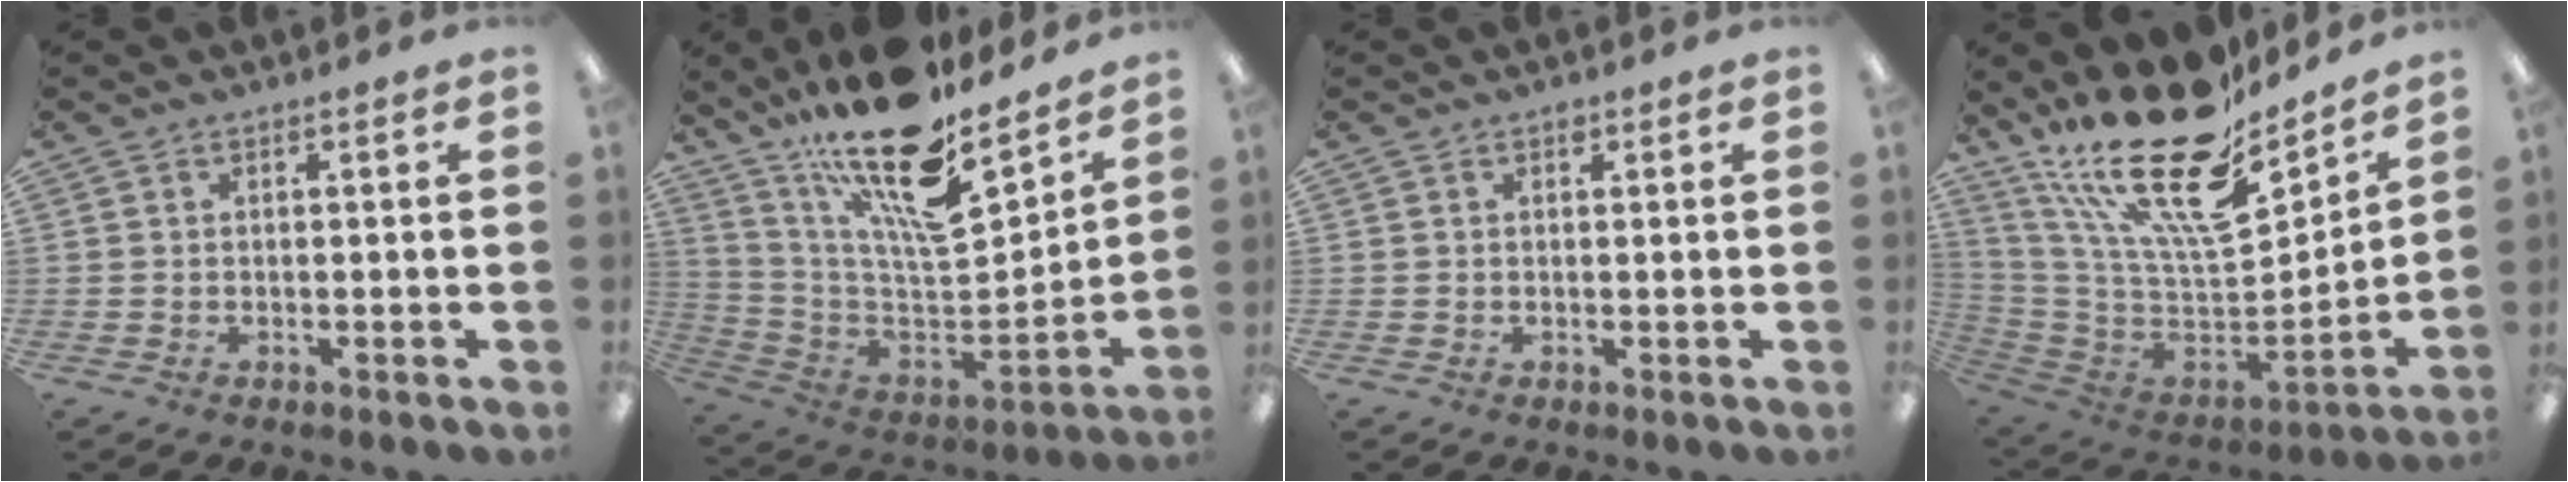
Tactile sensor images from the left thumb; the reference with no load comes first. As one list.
[{"total": 22.1, "force": [16.6, 6.7, 12.9], "torque": [-0.226, -0.123, 0.283]}, {"total": 0.8, "force": [0.5, 0.5, 0.3], "torque": [-0.006, 0.002, 0.009]}, {"total": 26.0, "force": [16.9, 9.8, 17.2], "torque": [-0.324, -0.126, 0.293]}]